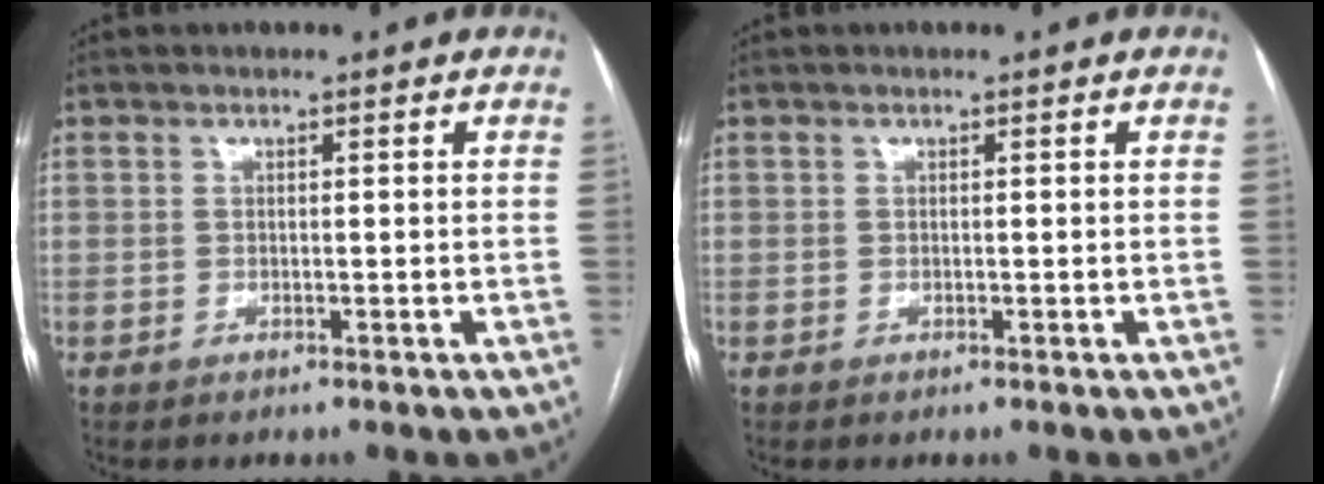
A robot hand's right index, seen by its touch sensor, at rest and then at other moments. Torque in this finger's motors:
{"motor_torque": [0.02, 0.03, 0.00, 0.01]}